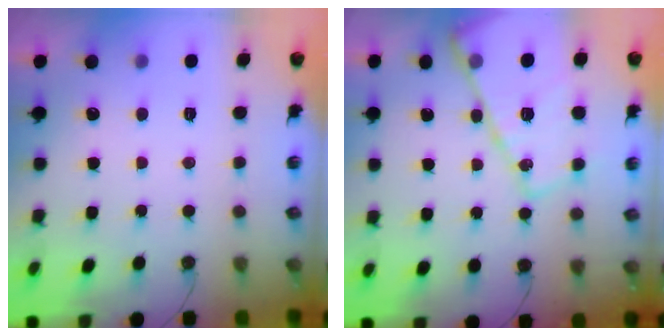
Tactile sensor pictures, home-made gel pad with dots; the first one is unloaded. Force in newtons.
{"total": 17.1, "press": 17.0, "slide": 1.6}